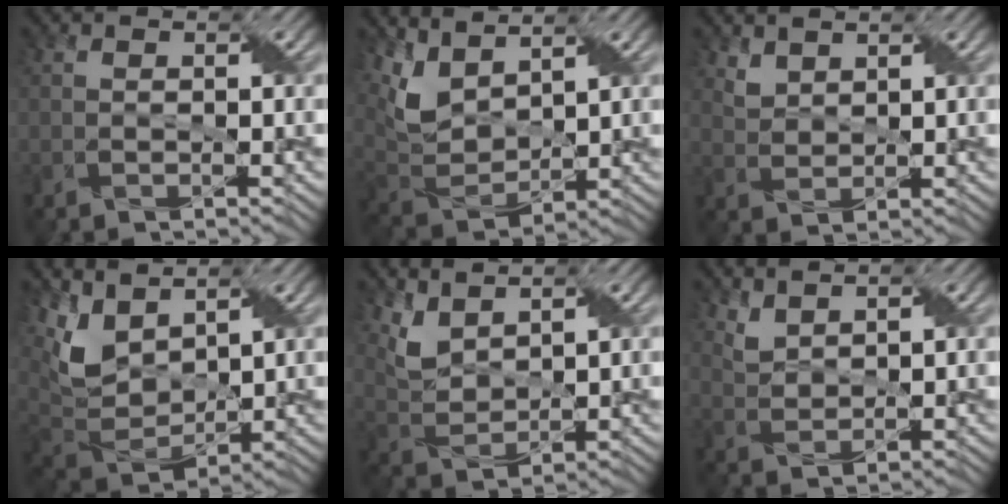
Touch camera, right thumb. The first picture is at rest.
{"total": 7.6, "force": [4.5, 3.7, 4.9], "torque": [-0.130, 0.003, 0.097]}
{"total": 2.4, "force": [1.9, 1.2, 0.8], "torque": [-0.026, -0.001, 0.046]}
{"total": 9.2, "force": [4.7, 5.0, 6.1], "torque": [-0.162, 0.002, 0.096]}
{"total": 5.2, "force": [3.7, 2.3, 2.9], "torque": [-0.081, 0.000, 0.080]}
{"total": 2.8, "force": [2.3, 1.0, 1.2], "torque": [-0.037, -0.002, 0.055]}